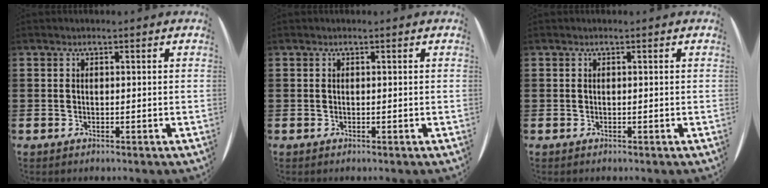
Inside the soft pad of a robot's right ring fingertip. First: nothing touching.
{"total": 0.0}
{"total": 0.0}